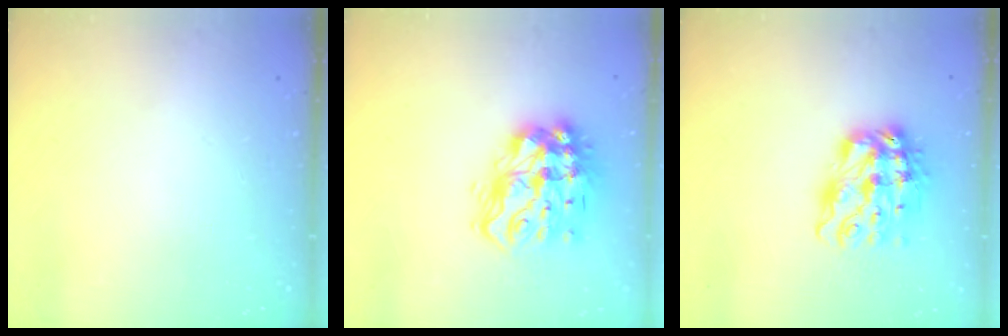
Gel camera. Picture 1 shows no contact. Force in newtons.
{"total": 16.7, "press": 16.6, "slide": 1.6}
{"total": 11.3, "press": 11.2, "slide": 1.2}